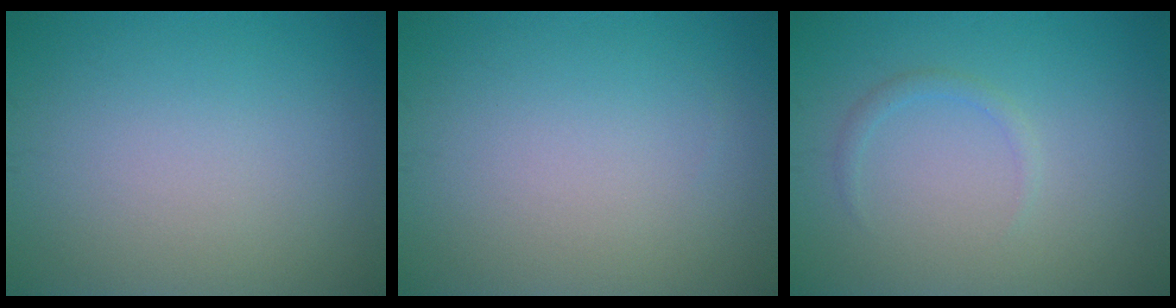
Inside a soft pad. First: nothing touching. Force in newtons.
{"total": 0.0}
{"total": 1.0, "press": 1.0, "slide": 0.0}